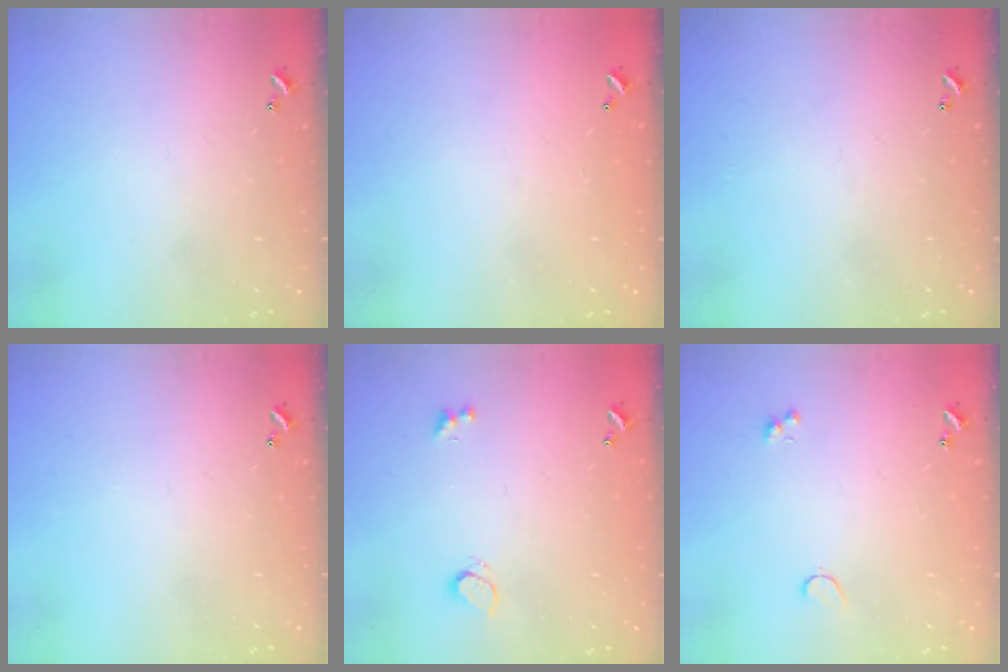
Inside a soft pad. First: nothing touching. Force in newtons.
{"total": 3.0, "press": 3.0, "slide": 0.1}
{"total": 0.0}
{"total": 0.0}
{"total": 2.4, "press": 1.9, "slide": 1.4}
{"total": 1.0, "press": 0.9, "slide": 0.5}